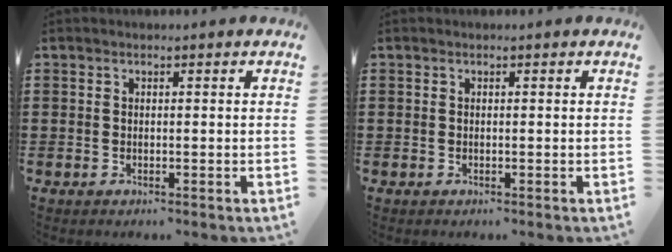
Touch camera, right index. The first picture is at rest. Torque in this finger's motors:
{"motor_torque": [-0.46, 0.49, 0.00, 0.00]}